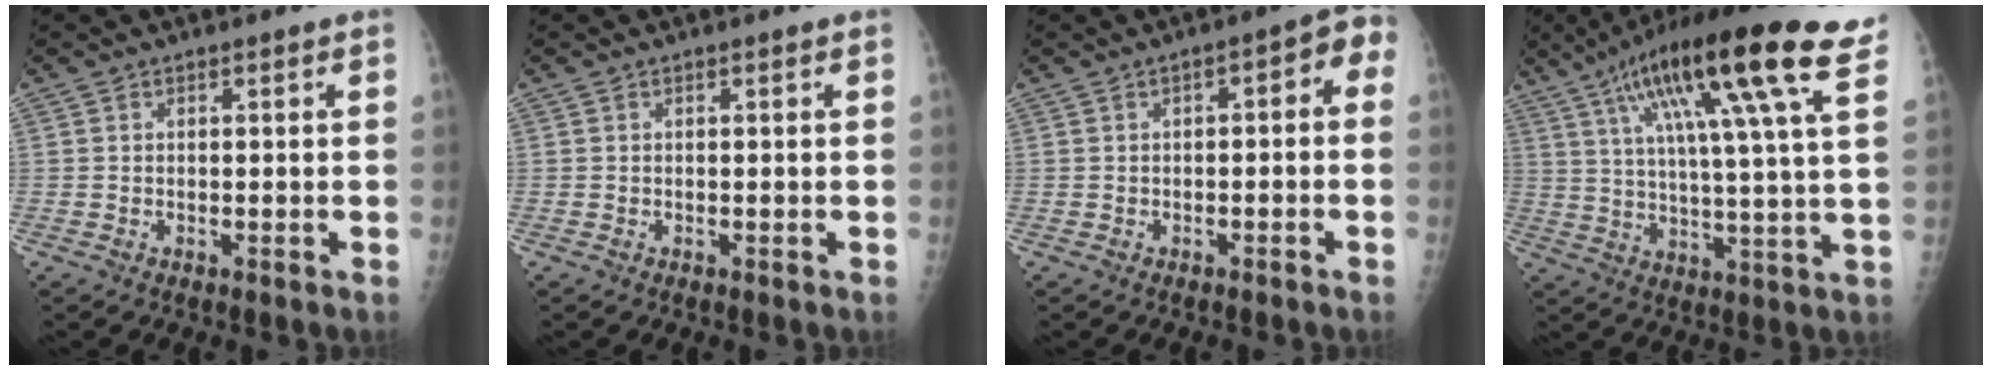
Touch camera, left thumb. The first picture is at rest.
{"total": 0.0}
{"total": 5.2, "force": [-0.6, 2.7, 4.5], "torque": [-0.035, 0.036, -0.016]}
{"total": 22.5, "force": [12.3, 2.4, 18.7], "torque": [-0.292, -0.016, 0.188]}